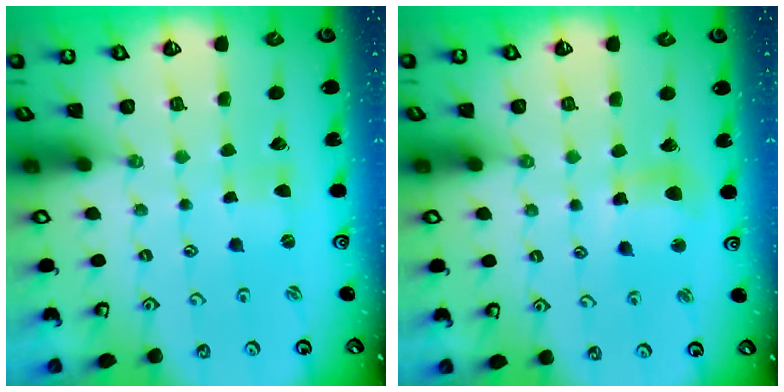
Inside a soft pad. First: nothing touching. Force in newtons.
{"total": 8.8, "press": 8.7, "slide": 1.1}